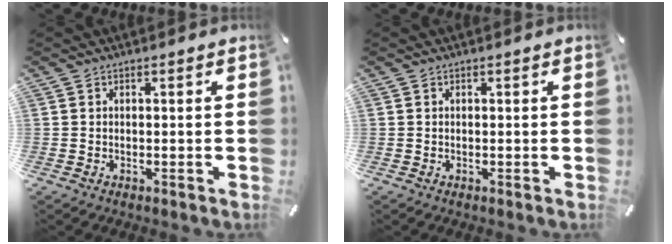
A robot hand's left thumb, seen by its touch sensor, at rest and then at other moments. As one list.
[{"total": 0.0}]